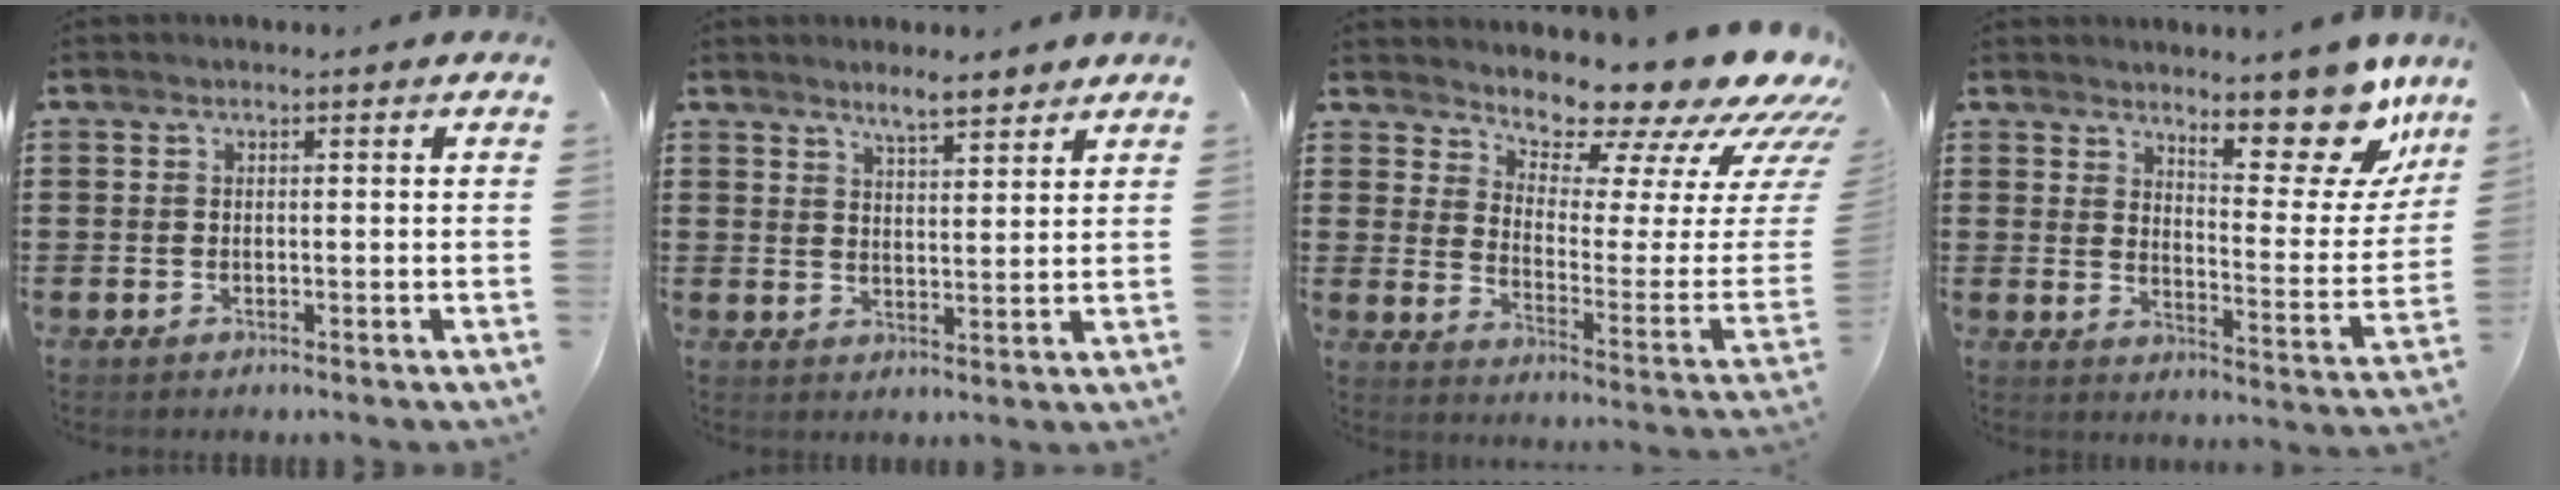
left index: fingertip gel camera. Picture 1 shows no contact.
{"total": 4.2, "force": [3.9, 0.4, 1.6], "torque": [-0.040, -0.007, 0.070]}
{"total": 11.3, "force": [10.4, 2.3, 3.9], "torque": [-0.075, -0.100, 0.172]}
{"total": 12.9, "force": [9.9, 3.5, 7.6], "torque": [-0.101, -0.066, 0.163]}